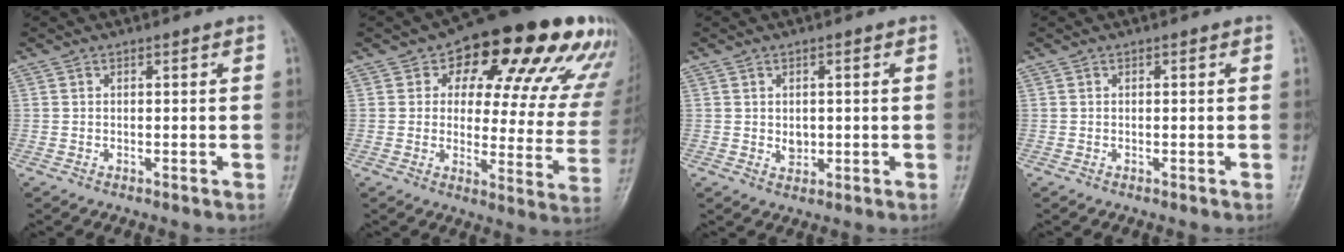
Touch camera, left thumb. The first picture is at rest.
{"total": 24.2, "force": [12.4, 11.7, 17.1], "torque": [-0.172, -0.012, 0.154]}
{"total": 2.4, "force": [0.1, 2.0, 1.4], "torque": [-0.011, -0.002, 0.006]}
{"total": 0.0}